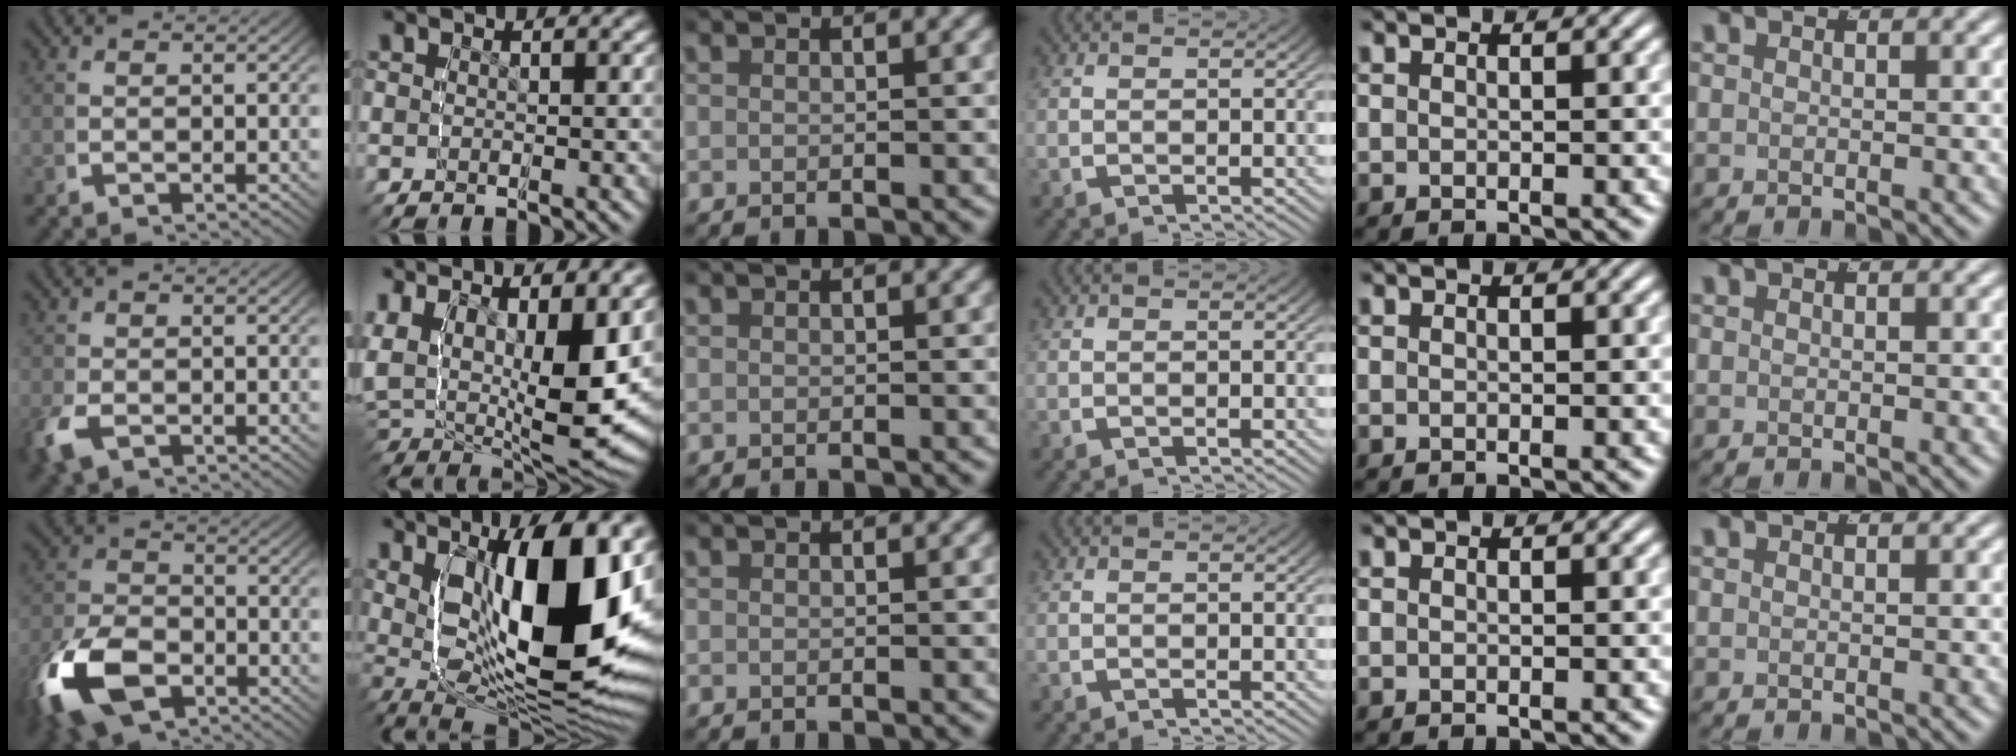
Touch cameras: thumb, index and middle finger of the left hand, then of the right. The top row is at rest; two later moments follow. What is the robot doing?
{"motion": "lift_and_place", "object": "markers"}